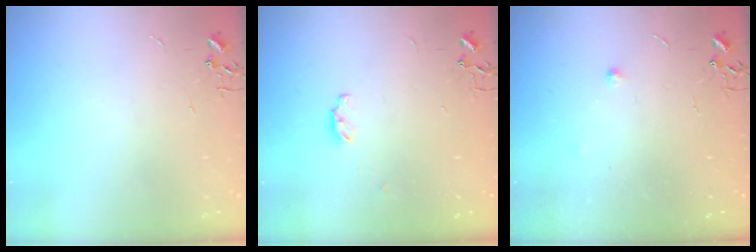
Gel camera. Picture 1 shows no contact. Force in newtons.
{"total": 3.8, "press": 3.8, "slide": 0.5}
{"total": 6.1, "press": 6.0, "slide": 0.9}